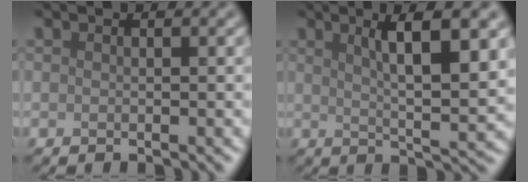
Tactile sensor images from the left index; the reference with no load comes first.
{"total": 7.9, "force": [2.4, 1.8, 7.3], "torque": [-0.102, 0.002, 0.040]}